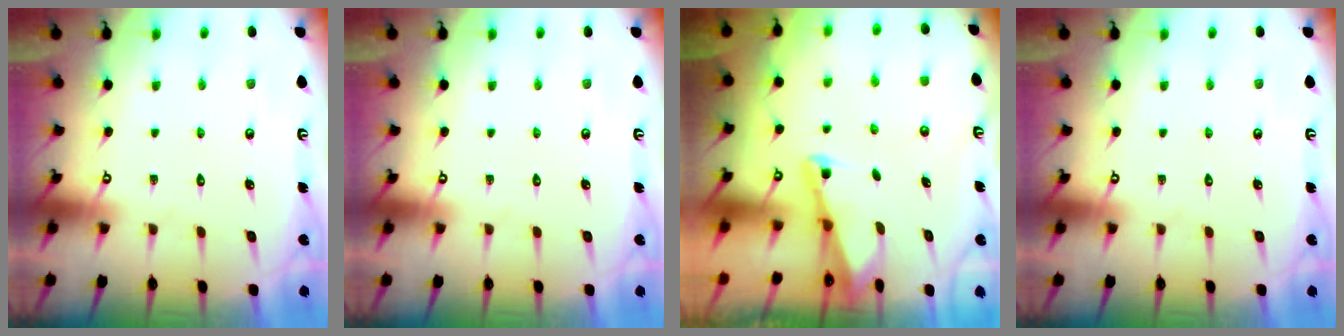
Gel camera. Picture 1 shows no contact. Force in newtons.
{"total": 0.0}
{"total": 2.0, "press": 2.0, "slide": 0.3}
{"total": 0.0}